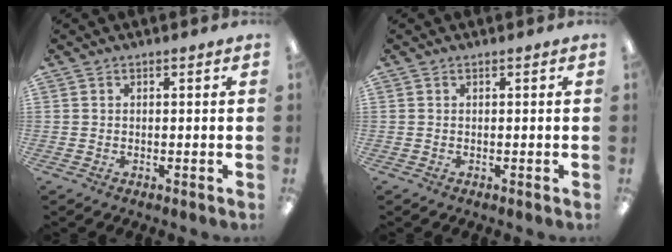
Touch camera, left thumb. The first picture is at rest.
{"total": 0.0}